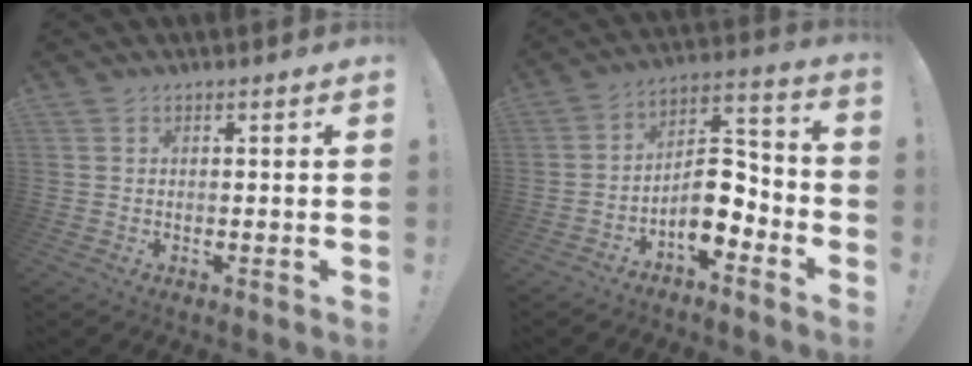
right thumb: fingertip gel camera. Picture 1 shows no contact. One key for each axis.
{"total": 11.6, "fx": -5.2, "fy": 6.5, "fz": 8.0, "tx": -0.106, "ty": 0.027, "tz": -0.084}